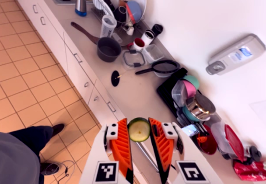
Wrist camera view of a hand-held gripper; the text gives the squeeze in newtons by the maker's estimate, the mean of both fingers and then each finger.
{"total": 9.3, "left": 9.1, "right": 9.6}